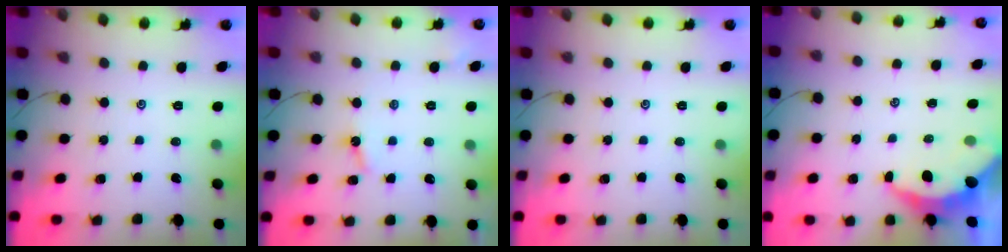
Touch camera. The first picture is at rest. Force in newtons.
{"total": 3.4, "press": 3.4, "slide": 0.4}
{"total": 0.0}
{"total": 4.8, "press": 4.8, "slide": 0.6}